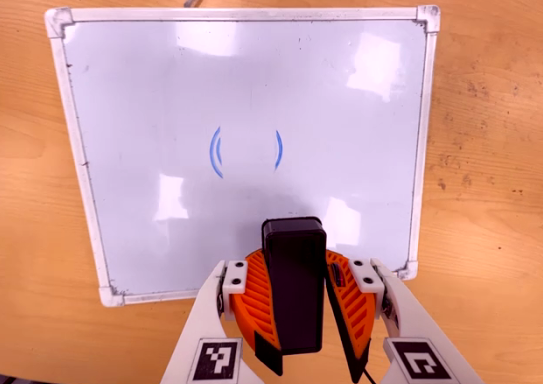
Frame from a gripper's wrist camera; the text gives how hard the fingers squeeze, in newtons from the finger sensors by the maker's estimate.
{"total": 10.1, "left": 10.0, "right": 10.2}